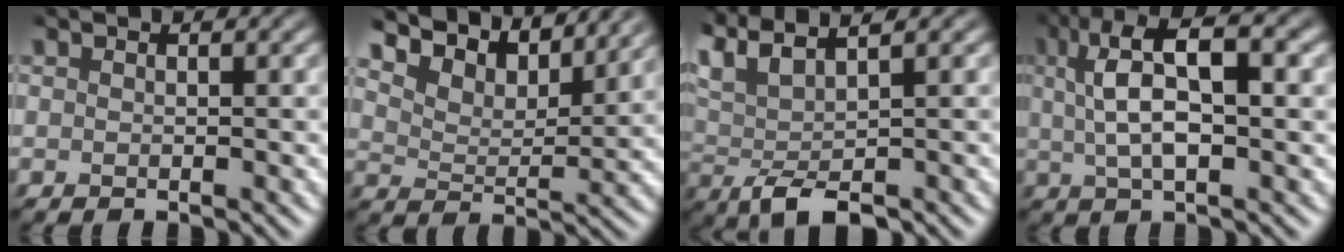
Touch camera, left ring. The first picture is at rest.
{"total": 7.9, "force": [7.1, 1.9, 2.6], "torque": [-0.066, 0.007, 0.104]}
{"total": 6.6, "force": [2.5, 2.2, 5.7], "torque": [-0.111, 0.013, 0.050]}
{"total": 7.8, "force": [2.0, 2.6, 7.1], "torque": [-0.131, 0.016, 0.028]}